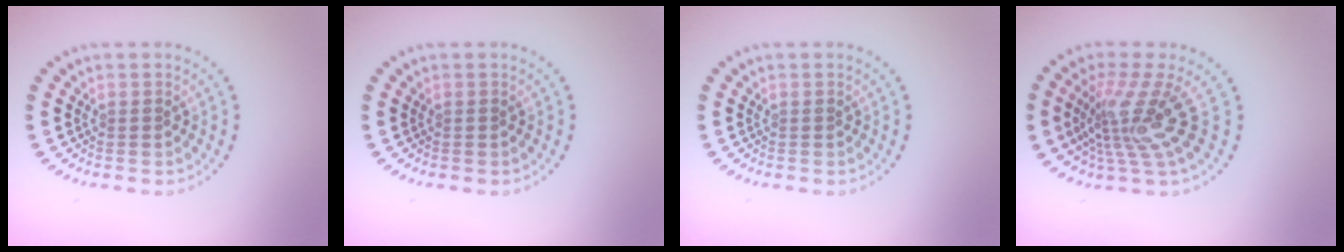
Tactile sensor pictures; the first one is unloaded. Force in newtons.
{"total": 0.0}
{"total": 0.0}
{"total": 4.4, "press": 2.9, "slide": 3.4}